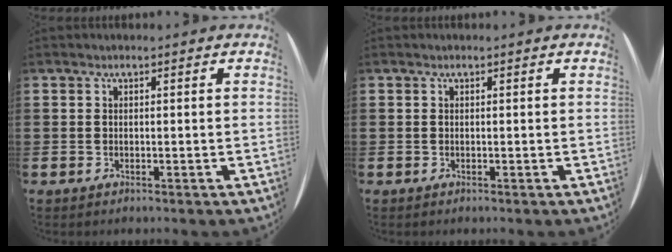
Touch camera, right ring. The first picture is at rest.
{"total": 0.0}